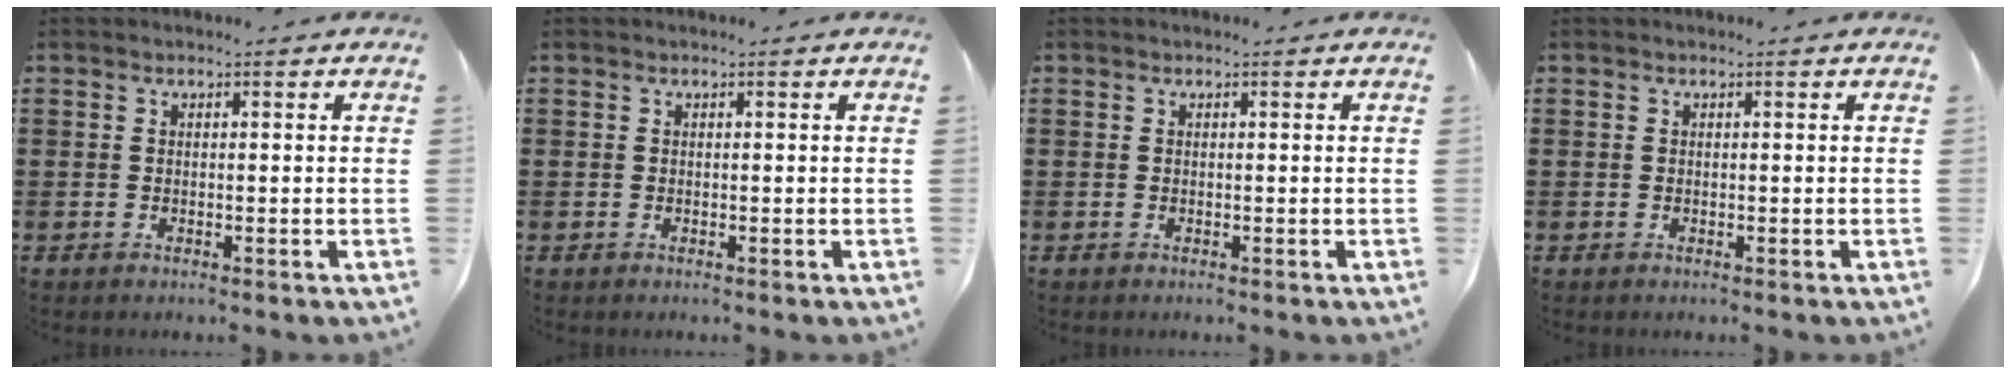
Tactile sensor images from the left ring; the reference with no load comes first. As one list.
[{"total": 0.0}, {"total": 0.0}, {"total": 0.0}]